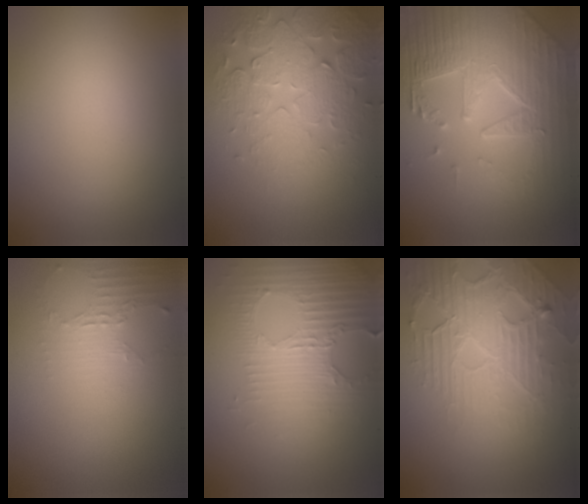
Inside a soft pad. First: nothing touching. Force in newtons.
{"total": 5.7, "press": 4.7, "slide": 3.1}
{"total": 7.8, "press": 5.9, "slide": 5.1}
{"total": 2.0, "press": 1.5, "slide": 1.4}
{"total": 3.6, "press": 3.5, "slide": 0.8}
{"total": 7.0, "press": 5.1, "slide": 4.8}